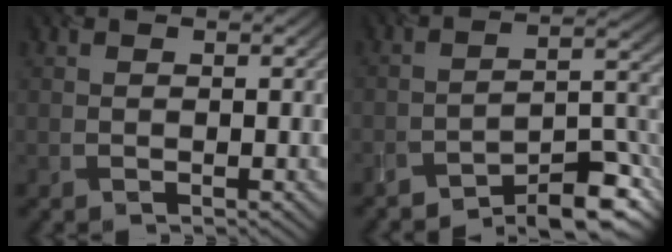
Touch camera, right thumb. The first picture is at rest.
{"total": 8.8, "force": [-7.7, 1.6, 3.9], "torque": [-0.046, 0.014, -0.134]}